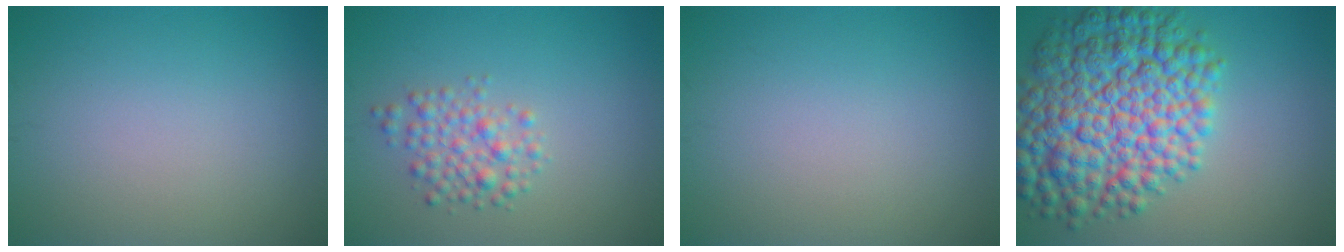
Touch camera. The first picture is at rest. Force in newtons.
{"total": 2.7, "press": 2.7, "slide": 0.1}
{"total": 0.0}
{"total": 12.1, "press": 12.1, "slide": 0.2}